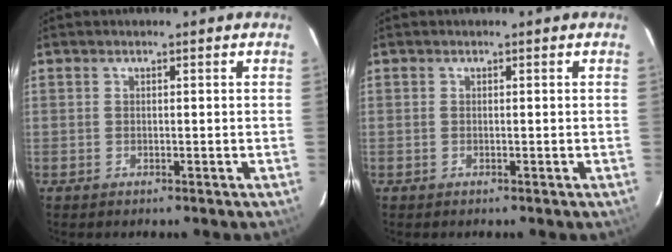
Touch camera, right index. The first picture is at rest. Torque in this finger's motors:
{"motor_torque": [0.02, 0.08, 0.03, 0.01]}